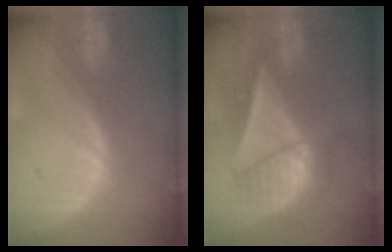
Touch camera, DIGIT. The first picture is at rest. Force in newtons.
{"total": 6.8, "press": 6.8, "slide": 0.4}